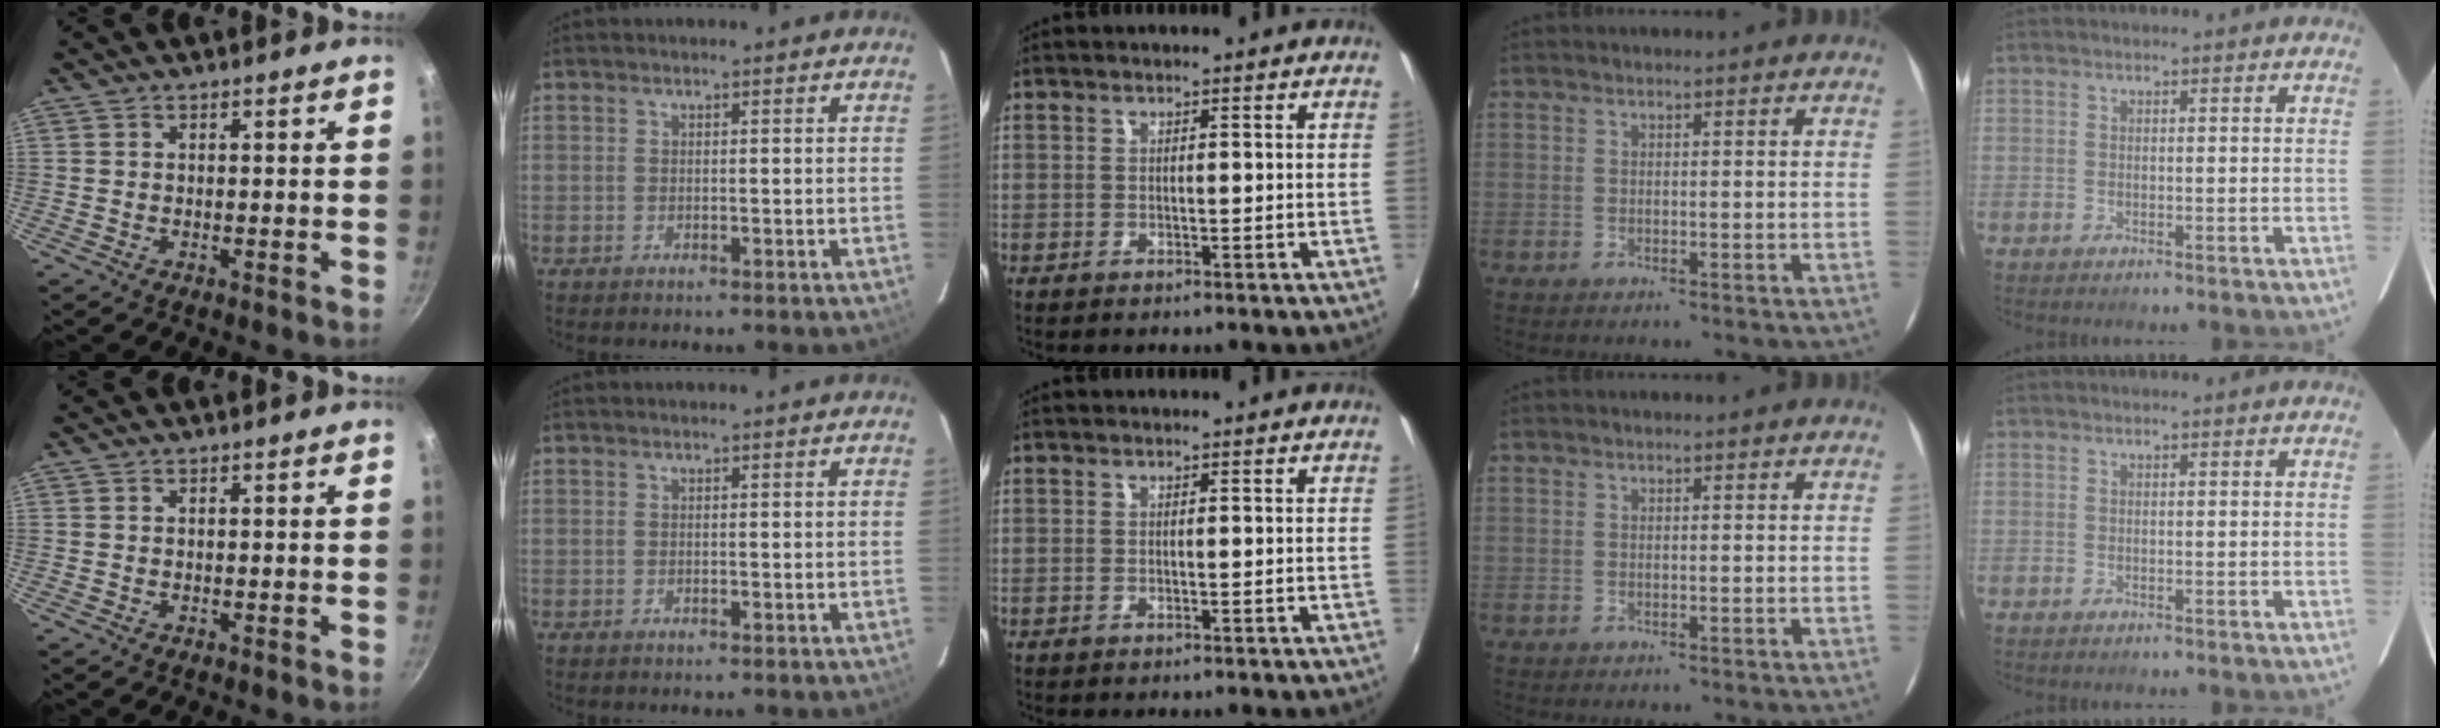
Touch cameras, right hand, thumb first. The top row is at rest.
{}